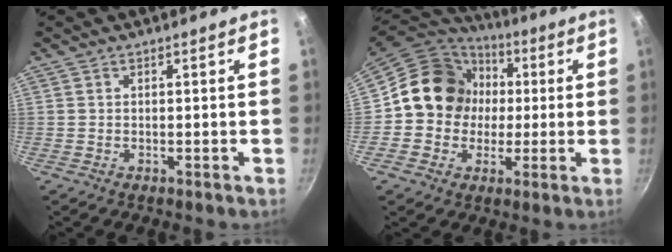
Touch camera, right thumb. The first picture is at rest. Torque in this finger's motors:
{"motor_torque": [1.89, 1.73, 0.62, -0.63, 0.10]}